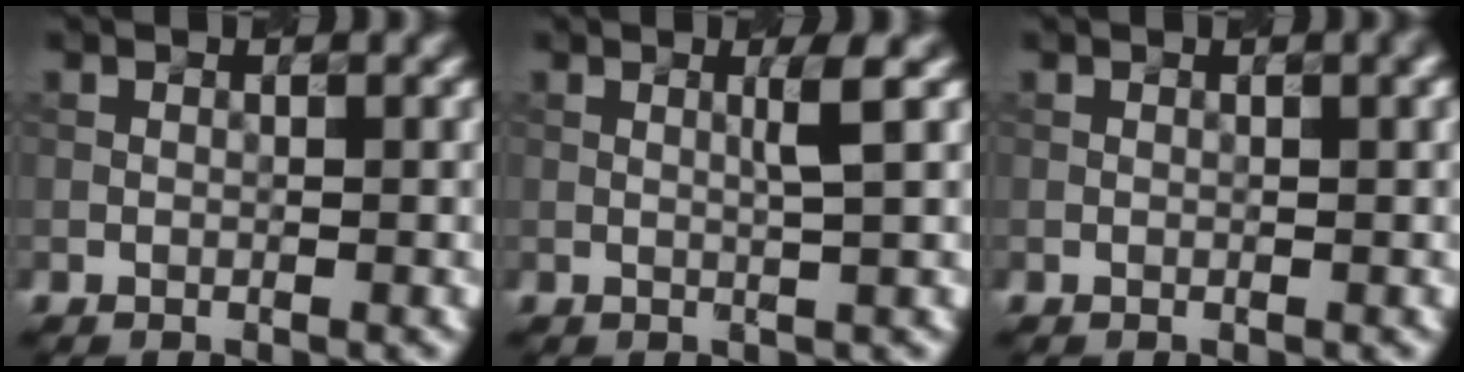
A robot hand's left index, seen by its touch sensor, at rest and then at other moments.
{"total": 1.9, "force": [0.5, 0.1, 1.8], "torque": [-0.033, 0.003, 0.004]}
{"total": 1.0, "force": [0.4, 0.2, 0.9], "torque": [-0.014, 0.006, 0.003]}